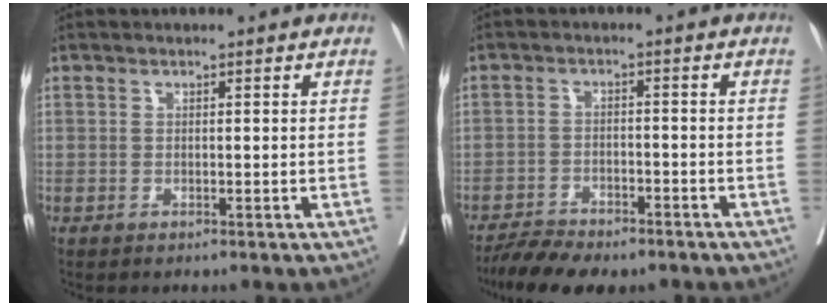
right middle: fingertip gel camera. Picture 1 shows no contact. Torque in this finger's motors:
{"motor_torque": [0.26, -0.29, 0.11, 0.04]}